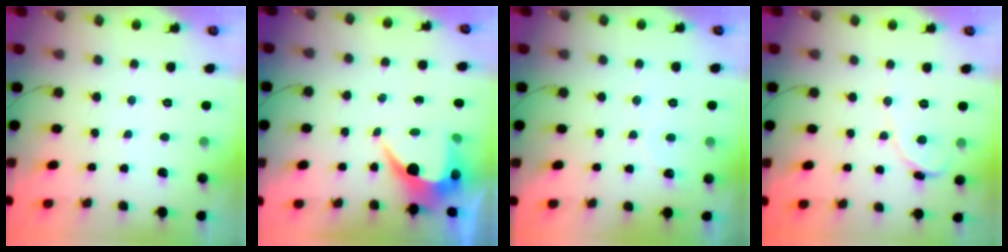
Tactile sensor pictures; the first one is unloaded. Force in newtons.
{"total": 6.8, "press": 6.8, "slide": 0.5}
{"total": 1.6, "press": 1.6, "slide": 0.2}
{"total": 1.6, "press": 1.6, "slide": 0.0}